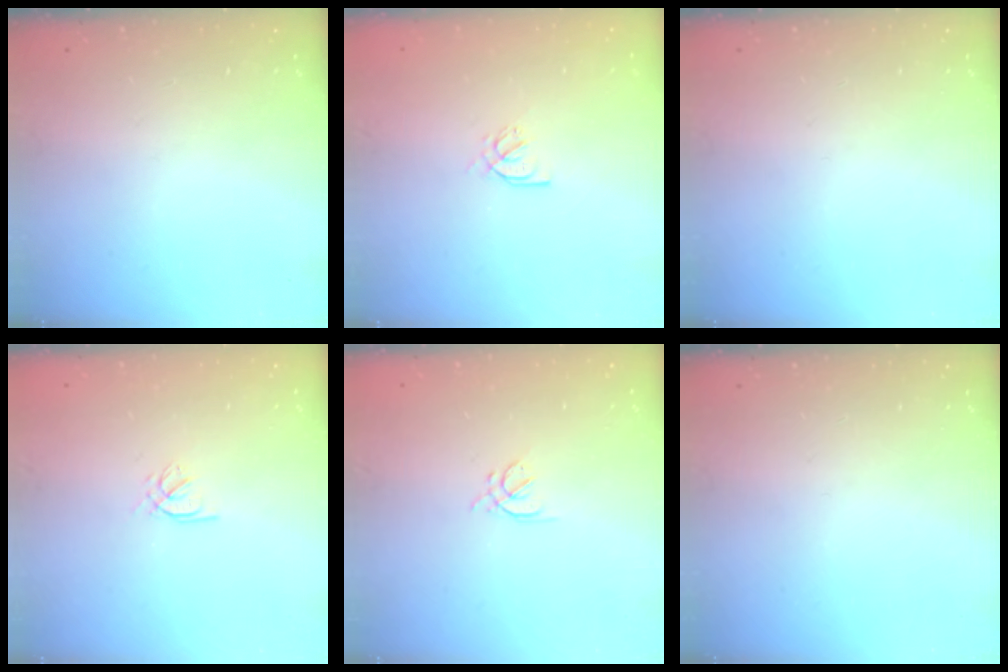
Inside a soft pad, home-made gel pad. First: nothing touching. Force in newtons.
{"total": 3.5, "press": 3.5, "slide": 0.2}
{"total": 0.0}
{"total": 2.1, "press": 2.0, "slide": 0.5}
{"total": 2.5, "press": 2.4, "slide": 0.6}
{"total": 0.0}